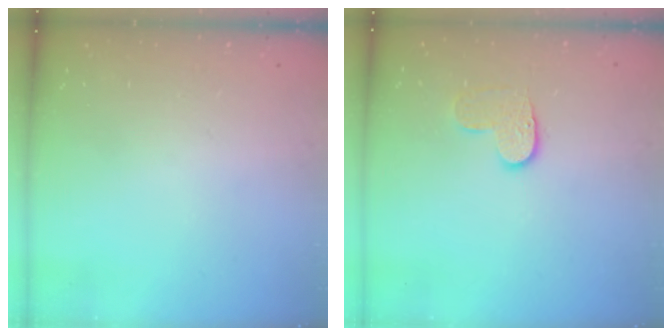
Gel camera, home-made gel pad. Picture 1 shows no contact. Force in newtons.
{"total": 6.4, "press": 6.4, "slide": 0.4}